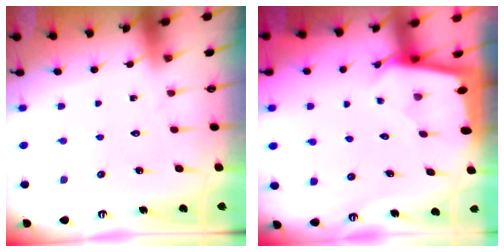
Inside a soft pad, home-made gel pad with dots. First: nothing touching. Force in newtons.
{"total": 2.1, "press": 2.1, "slide": 0.1}